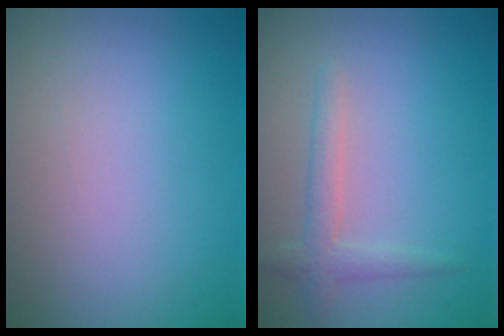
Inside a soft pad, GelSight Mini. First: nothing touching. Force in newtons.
{"total": 2.0, "press": 2.0, "slide": 0.0}